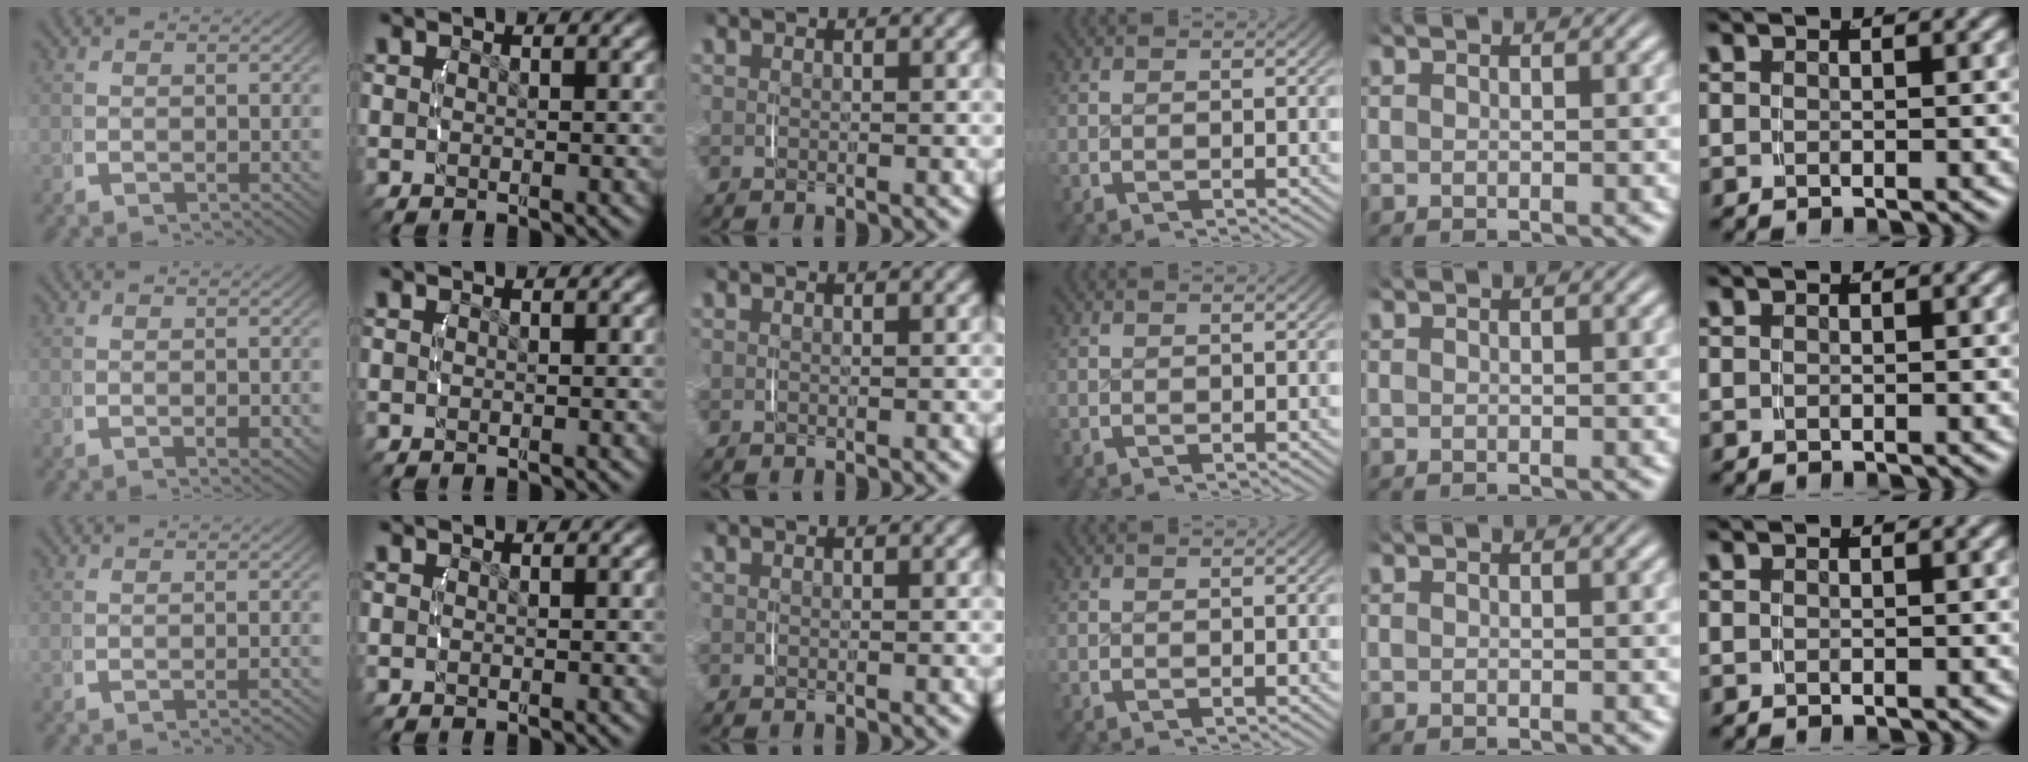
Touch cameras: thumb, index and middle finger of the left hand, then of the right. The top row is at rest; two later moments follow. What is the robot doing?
{"motion": "lift_and_place", "object": "string"}